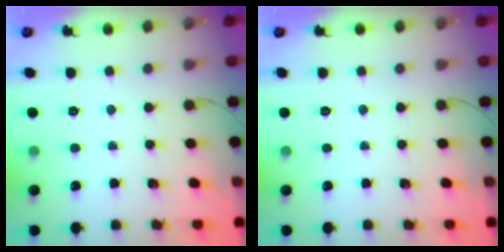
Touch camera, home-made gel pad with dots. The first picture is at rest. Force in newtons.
{"total": 0.0}